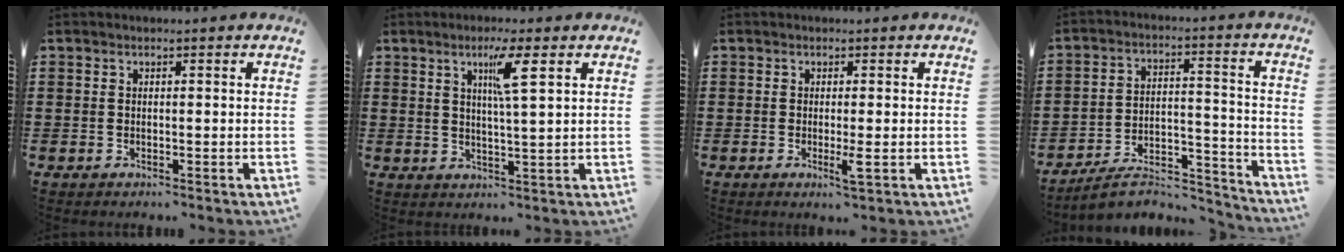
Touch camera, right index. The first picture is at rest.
{"total": 5.4, "force": [2.6, 0.0, 4.8], "torque": [-0.086, -0.006, 0.036]}
{"total": 2.6, "force": [-0.6, 0.1, 2.5], "torque": [-0.052, -0.010, -0.012]}
{"total": 7.4, "force": [-6.2, 2.1, 3.4], "torque": [-0.060, 0.010, -0.118]}